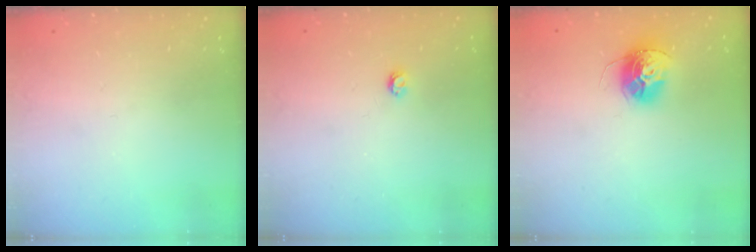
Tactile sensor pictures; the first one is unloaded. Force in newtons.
{"total": 3.0, "press": 3.0, "slide": 0.4}
{"total": 13.4, "press": 13.4, "slide": 1.2}